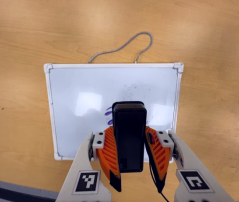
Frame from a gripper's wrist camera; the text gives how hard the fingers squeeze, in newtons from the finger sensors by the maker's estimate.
{"total": 5.8, "left": 5.2, "right": 6.3}